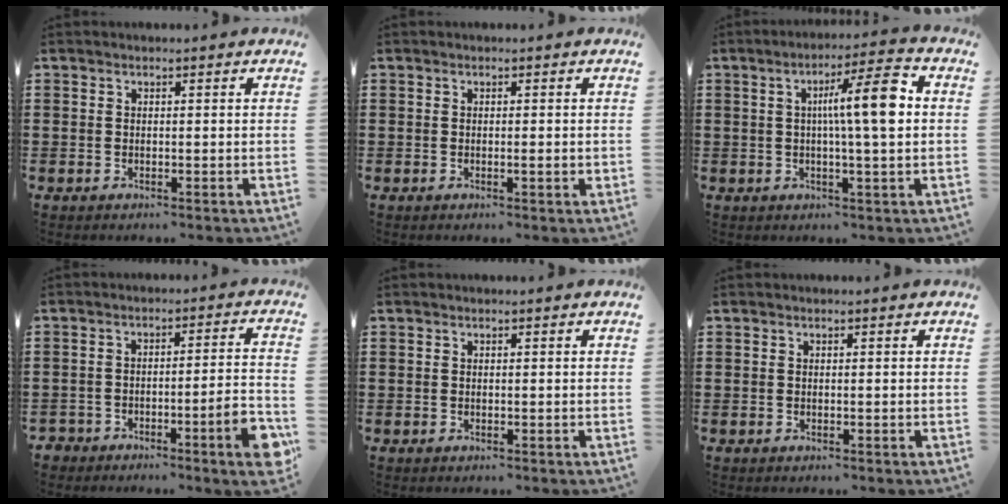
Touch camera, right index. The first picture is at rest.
{"total": 1.2, "force": [-0.2, 0.1, 1.2], "torque": [-0.020, -0.004, -0.002]}
{"total": 9.5, "force": [1.3, 1.1, 9.4], "torque": [-0.151, -0.003, 0.008]}
{"total": 6.4, "force": [-4.2, 1.0, 4.6], "torque": [-0.072, -0.001, -0.076]}
{"total": 0.0}
{"total": 0.0}